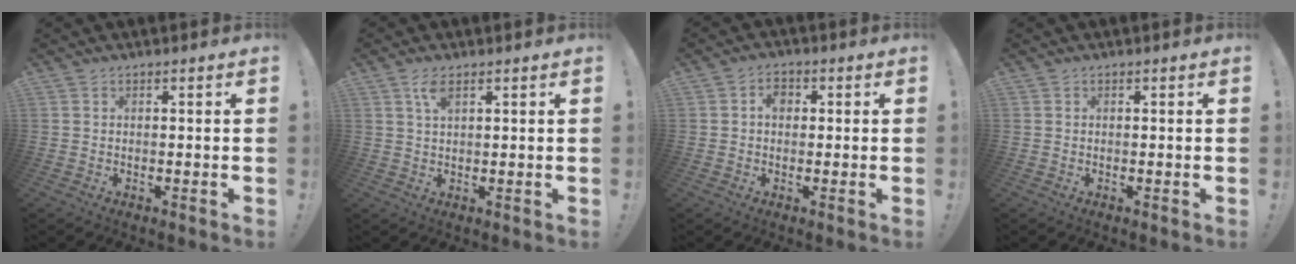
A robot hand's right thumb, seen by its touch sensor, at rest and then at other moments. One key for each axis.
{"total": 3.7, "fx": 1.9, "fy": 1.3, "fz": 2.9, "tx": -0.053, "ty": -0.002, "tz": 0.032}
{"total": 3.7, "fx": 0.4, "fy": 2.7, "fz": 2.5, "tx": -0.039, "ty": 0.006, "tz": 0.004}
{"total": 0.0}